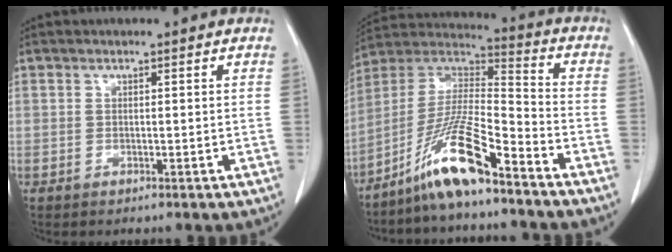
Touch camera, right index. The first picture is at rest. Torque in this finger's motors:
{"motor_torque": [1.41, -0.71, 0.38, 0.21]}